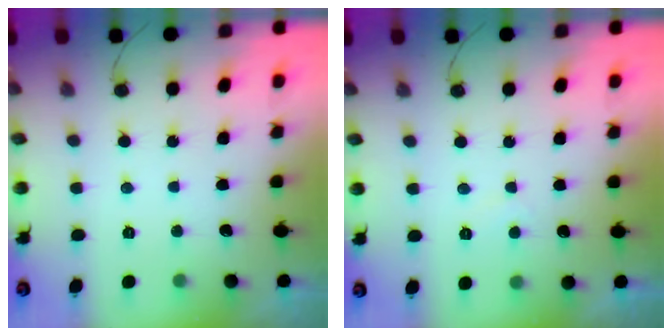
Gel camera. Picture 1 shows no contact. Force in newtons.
{"total": 2.5, "press": 2.4, "slide": 0.5}